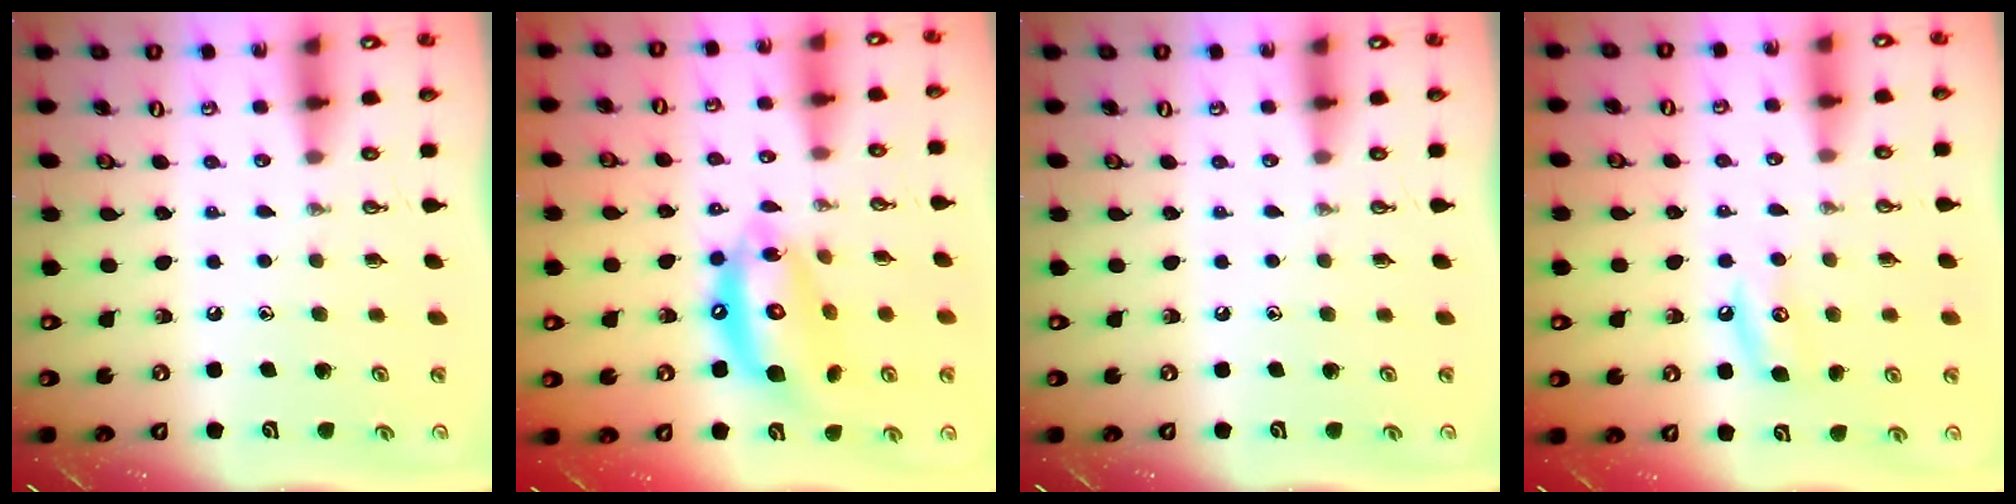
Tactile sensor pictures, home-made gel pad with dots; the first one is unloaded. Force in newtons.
{"total": 15.7, "press": 15.6, "slide": 1.8}
{"total": 0.0}
{"total": 5.4, "press": 5.4, "slide": 0.3}